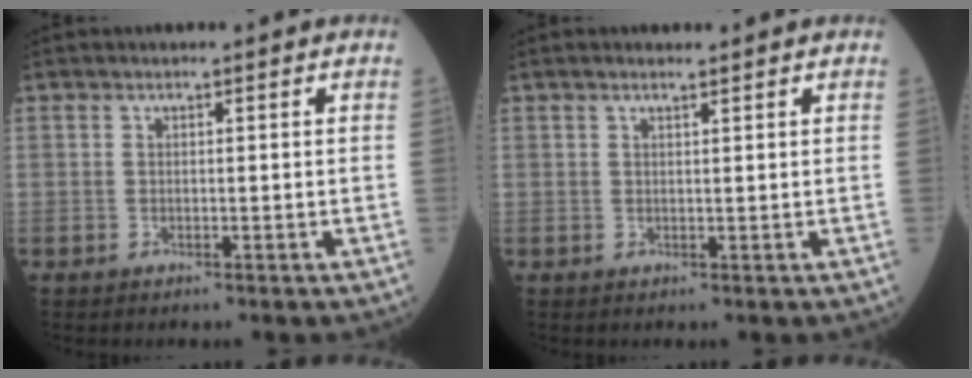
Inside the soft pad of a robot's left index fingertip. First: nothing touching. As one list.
[{"total": 1.4, "force": [1.2, 0.1, 0.8], "torque": [-0.017, 0.010, 0.021]}]